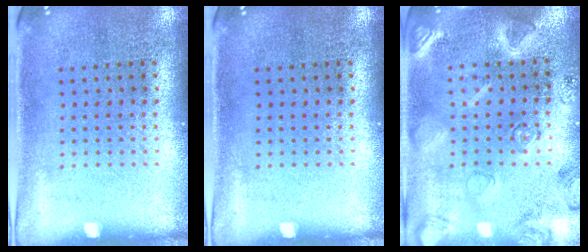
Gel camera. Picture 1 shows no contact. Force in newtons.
{"total": 0.0}
{"total": 2.7, "press": 2.7, "slide": 0.4}